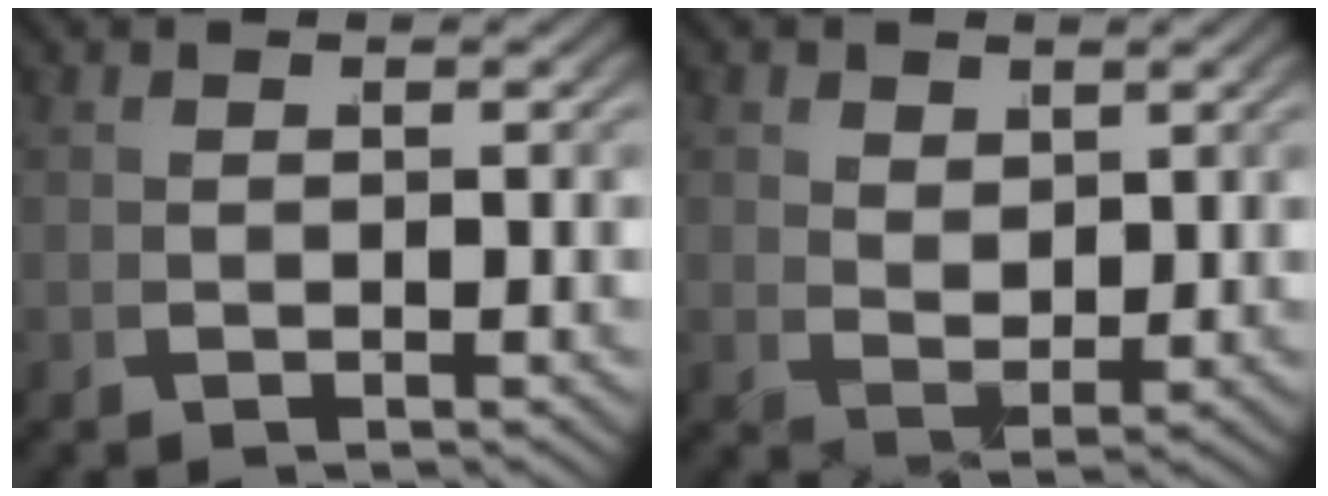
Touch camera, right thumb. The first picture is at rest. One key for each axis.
{"total": 2.3, "fx": 1.5, "fy": 1.4, "fz": 1.0, "tx": -0.011, "ty": -0.012, "tz": 0.037}